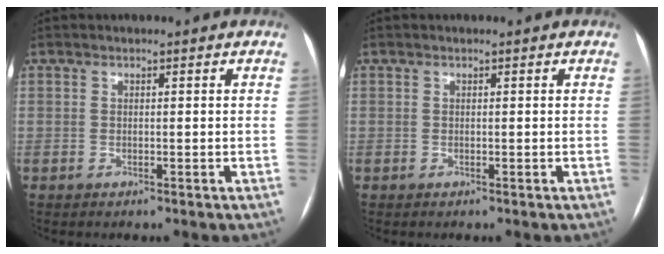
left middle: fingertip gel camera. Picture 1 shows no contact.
{"total": 0.0}